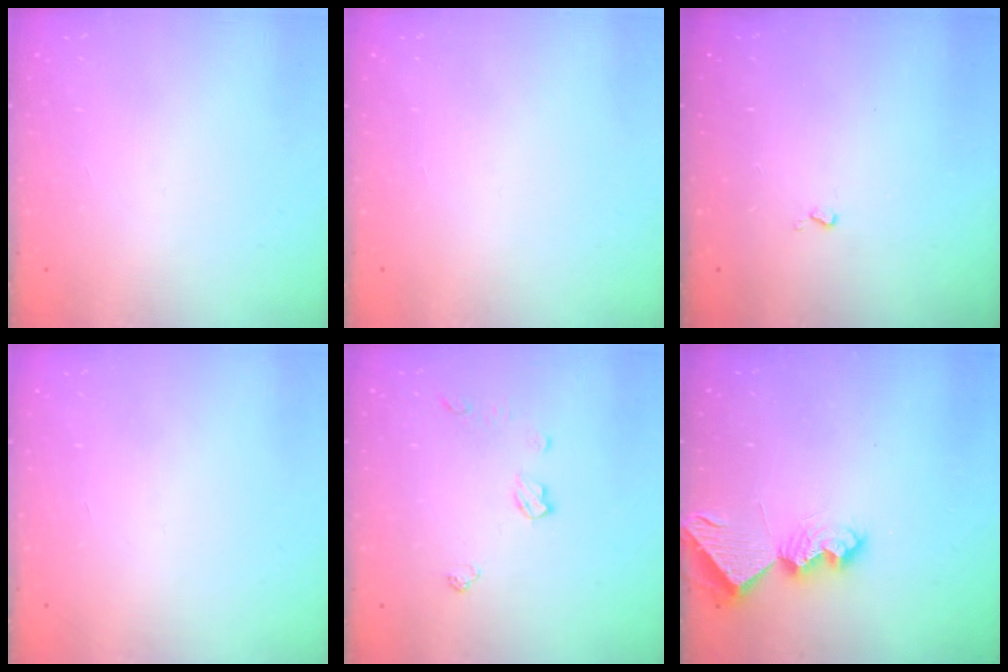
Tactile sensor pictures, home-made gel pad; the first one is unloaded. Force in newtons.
{"total": 0.0}
{"total": 2.5, "press": 2.4, "slide": 0.5}
{"total": 0.0}
{"total": 6.8, "press": 6.8, "slide": 0.1}
{"total": 8.7, "press": 8.7, "slide": 0.4}